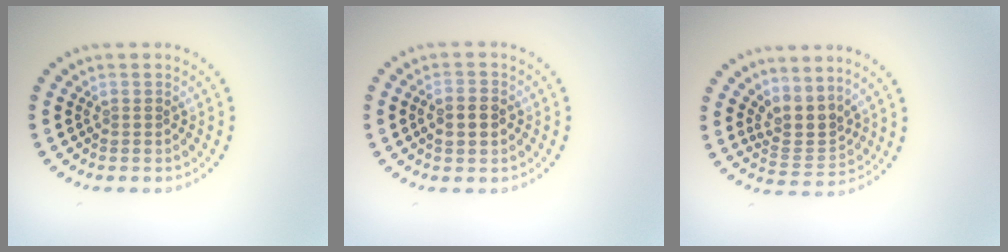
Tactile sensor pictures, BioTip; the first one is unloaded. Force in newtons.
{"total": 2.3, "press": 2.3, "slide": 0.2}
{"total": 3.0, "press": 2.1, "slide": 2.1}